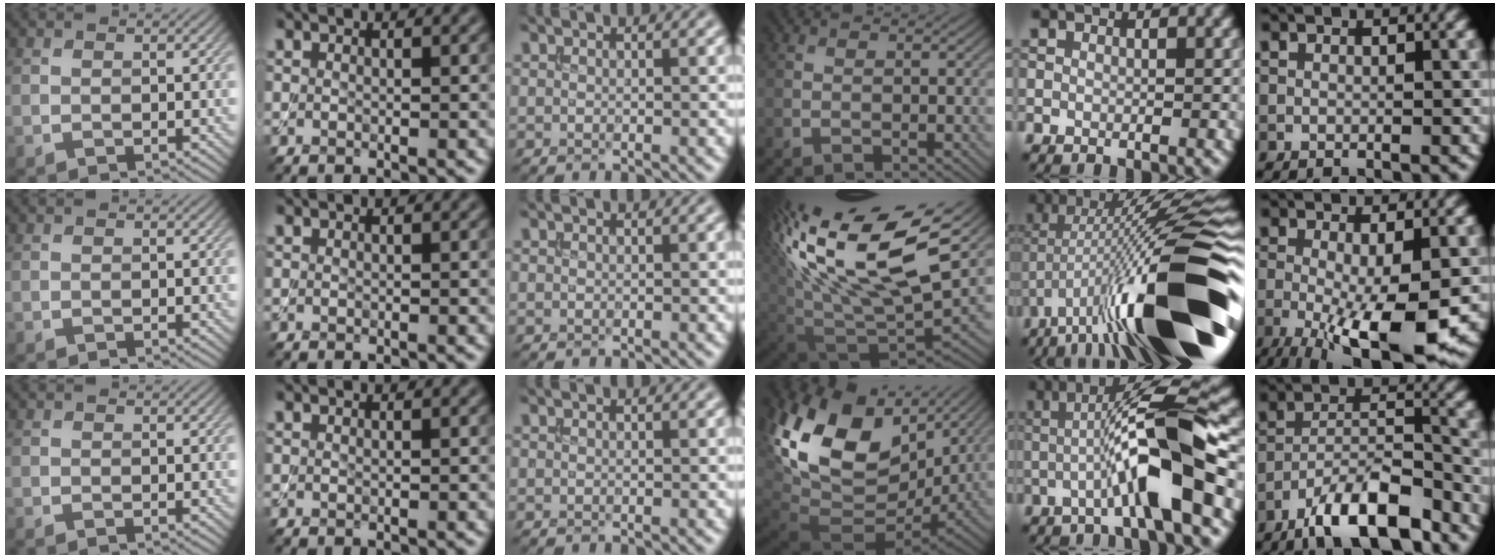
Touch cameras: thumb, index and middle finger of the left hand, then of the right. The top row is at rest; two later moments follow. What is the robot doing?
{"motion": "assemble", "object": "toy tower of hanoi"}